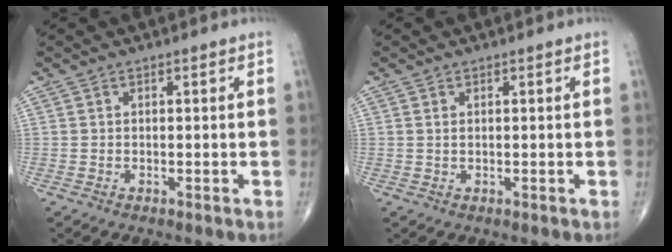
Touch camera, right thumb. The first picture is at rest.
{"total": 0.7, "force": [0.2, 0.3, 0.5], "torque": [-0.011, 0.002, 0.006]}